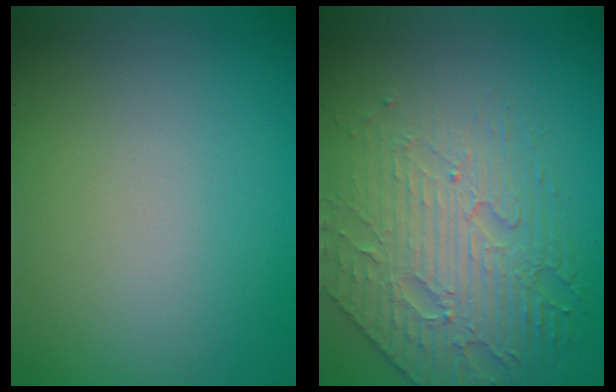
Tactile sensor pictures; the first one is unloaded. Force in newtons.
{"total": 5.5, "press": 4.7, "slide": 2.9}